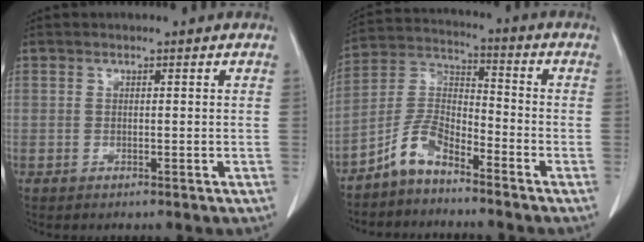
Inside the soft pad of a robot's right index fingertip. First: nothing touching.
{"total": 8.6, "force": [-6.6, 2.6, 4.8], "torque": [-0.114, 0.024, -0.131]}